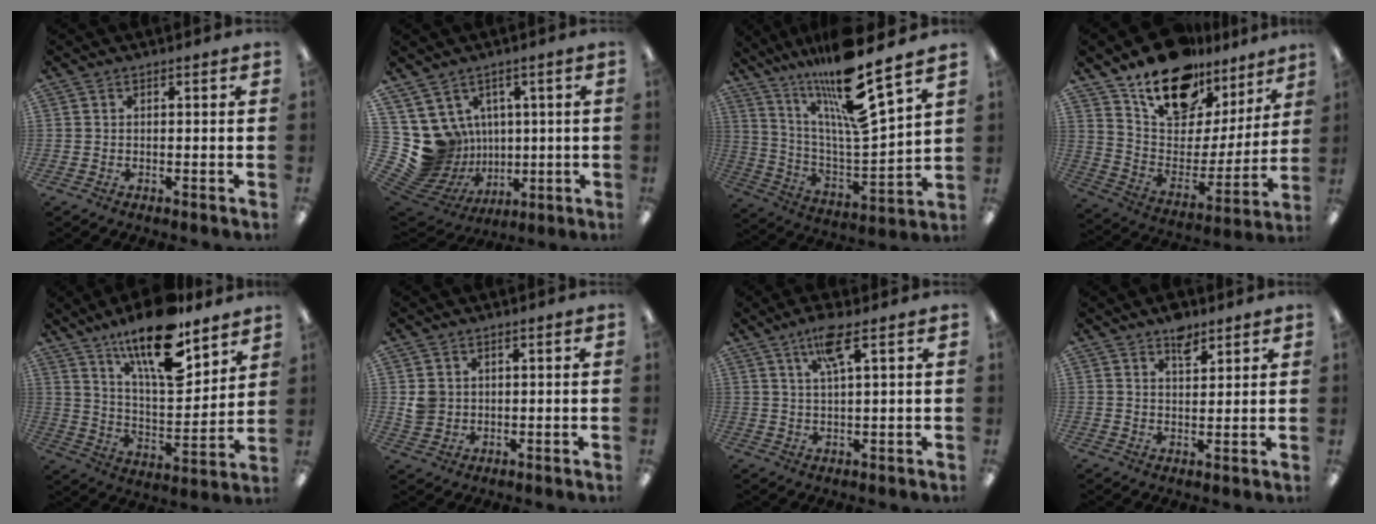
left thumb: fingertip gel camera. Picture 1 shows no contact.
{"total": 12.8, "force": [1.1, 12.3, 3.4], "torque": [-0.114, -0.035, 0.048]}
{"total": 20.4, "force": [15.5, 1.8, 13.1], "torque": [-0.236, -0.111, 0.248]}
{"total": 18.7, "force": [14.0, 9.9, 7.4], "torque": [-0.134, -0.090, 0.252]}
{"total": 18.9, "force": [13.2, 6.3, 12.0], "torque": [-0.205, -0.080, 0.222]}
{"total": 3.6, "force": [1.2, 3.4, 0.7], "torque": [-0.014, 0.004, 0.022]}
{"total": 6.9, "force": [3.9, 1.3, 5.6], "torque": [-0.105, 0.000, 0.061]}
{"total": 5.6, "force": [4.1, 2.7, 2.6], "torque": [-0.029, -0.021, 0.070]}